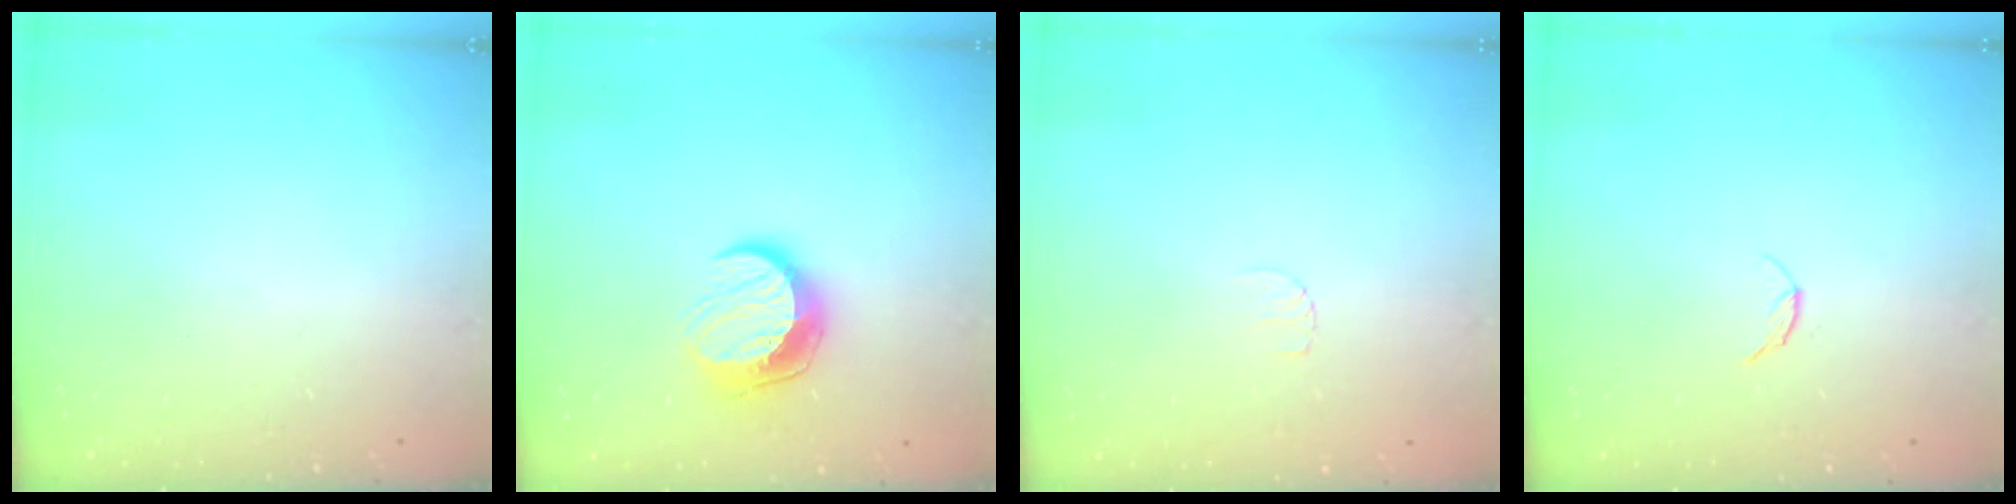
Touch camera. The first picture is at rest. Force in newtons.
{"total": 11.1, "press": 11.0, "slide": 0.7}
{"total": 4.0, "press": 4.0, "slide": 0.3}
{"total": 4.9, "press": 4.9, "slide": 0.6}